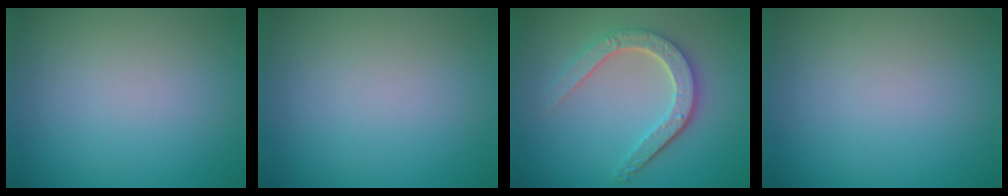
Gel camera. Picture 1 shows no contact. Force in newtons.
{"total": 0.0}
{"total": 4.7, "press": 3.7, "slide": 2.9}
{"total": 0.0}